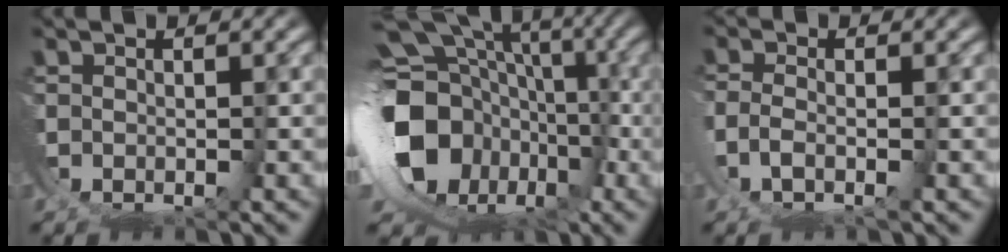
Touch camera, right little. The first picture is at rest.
{"total": 16.5, "force": [-1.4, 13.0, 10.0], "torque": [-0.203, -0.034, -0.026]}
{"total": 1.2, "force": [-0.7, -0.6, 0.7], "torque": [-0.013, -0.003, -0.012]}